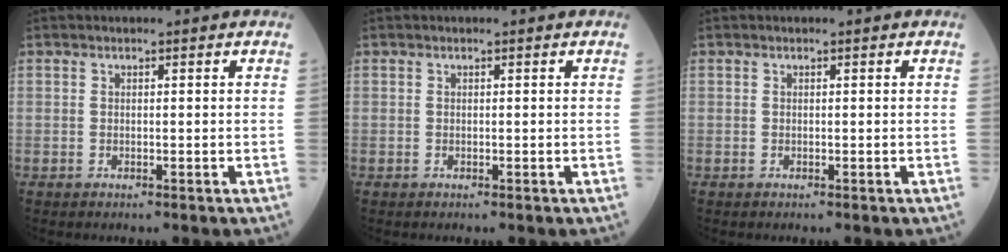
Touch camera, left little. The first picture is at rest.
{"total": 0.0}
{"total": 0.0}